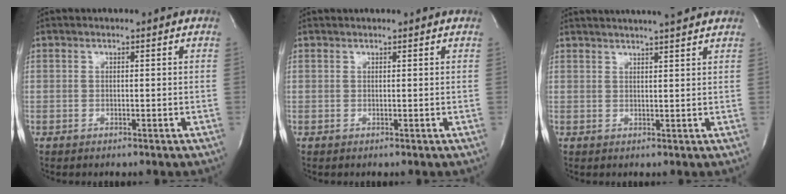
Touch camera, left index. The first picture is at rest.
{"total": 1.3, "force": [1.3, 0.0, 0.2], "torque": [-0.006, 0.014, 0.019]}
{"total": 9.9, "force": [8.8, 0.2, 4.5], "torque": [-0.070, 0.019, 0.110]}